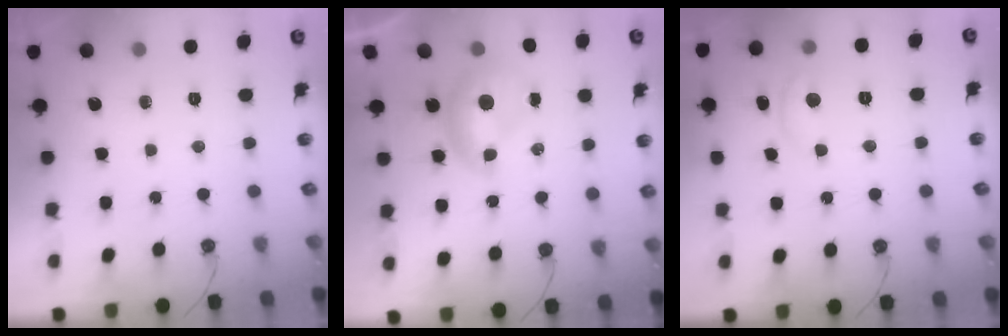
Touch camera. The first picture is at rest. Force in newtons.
{"total": 0.0}
{"total": 0.0}